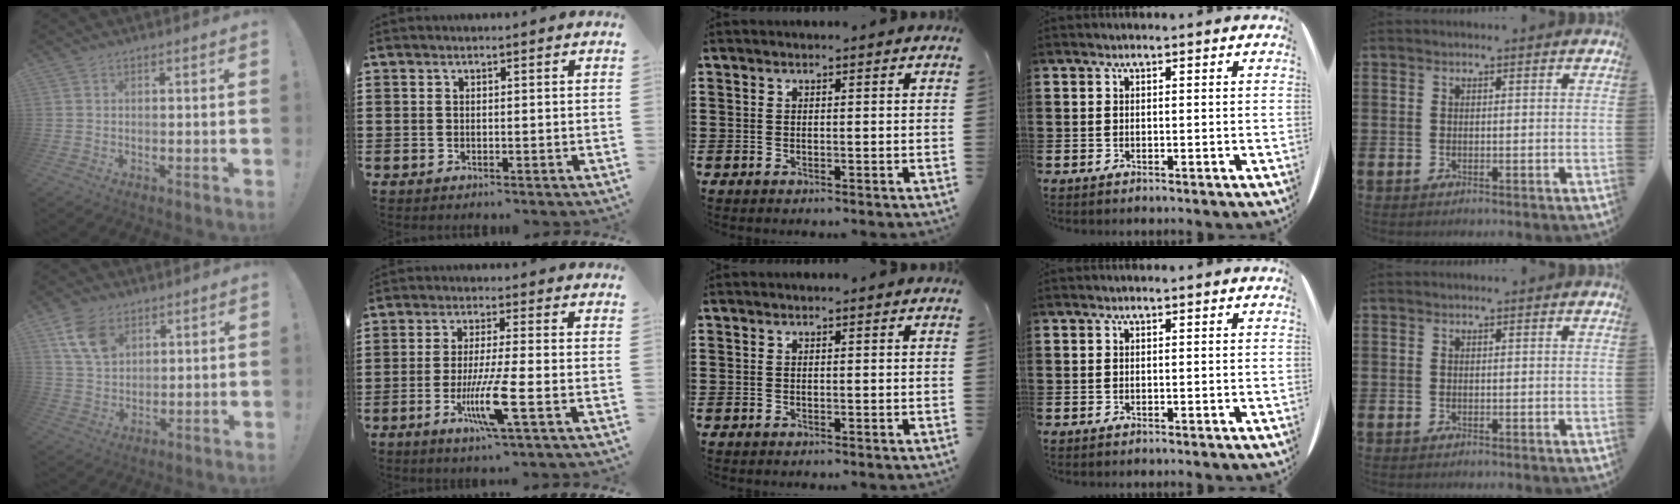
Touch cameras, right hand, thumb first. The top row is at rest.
{"thumb": {"total": 10.3, "force": [5.3, 6.9, 5.5], "torque": [-0.091, -0.015, 0.105]}, "index": {"total": 8.4, "force": [-2.9, 0.4, 7.9], "torque": [-0.155, -0.020, -0.055]}}